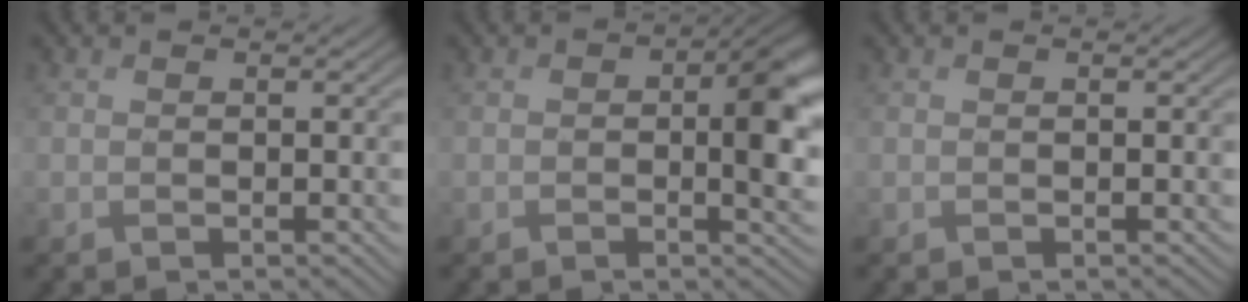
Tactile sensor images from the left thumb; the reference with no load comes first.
{"total": 5.9, "force": [0.0, 3.0, 5.1], "torque": [-0.065, -0.007, 0.000]}
{"total": 0.0}